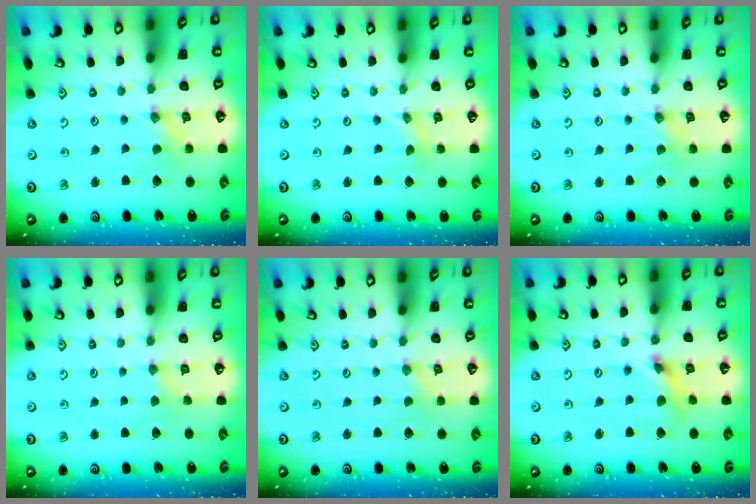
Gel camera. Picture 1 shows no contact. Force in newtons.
{"total": 0.0}
{"total": 1.0, "press": 1.0, "slide": 0.2}
{"total": 2.9, "press": 2.9, "slide": 0.3}
{"total": 0.6, "press": 0.6, "slide": 0.1}
{"total": 6.2, "press": 6.2, "slide": 0.7}